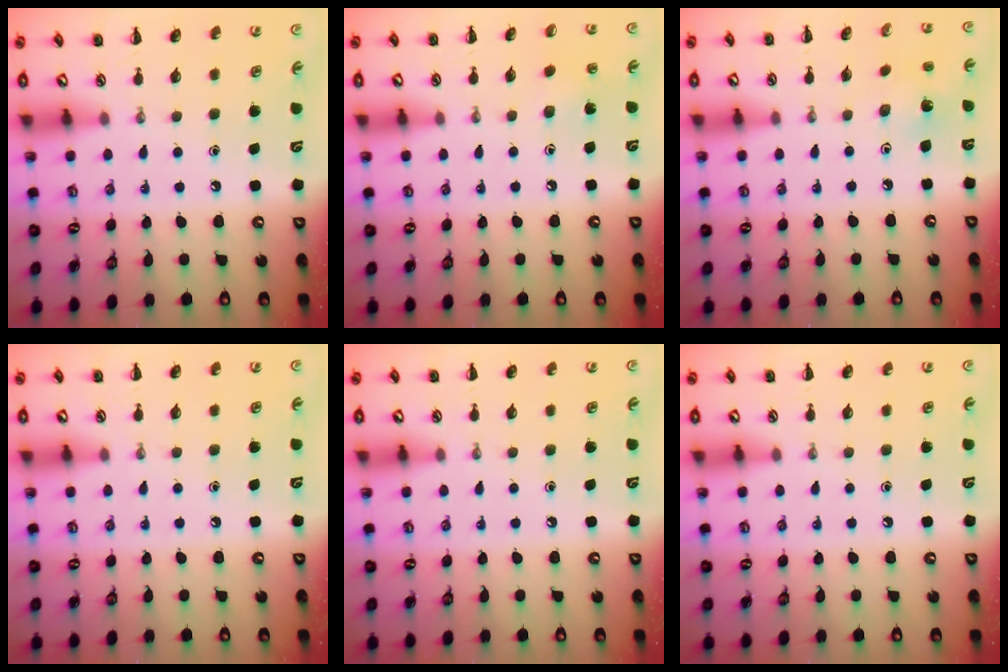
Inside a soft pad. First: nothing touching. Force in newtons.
{"total": 5.7, "press": 5.5, "slide": 1.6}
{"total": 1.6, "press": 1.5, "slide": 0.5}
{"total": 0.0}
{"total": 0.0}
{"total": 0.0}